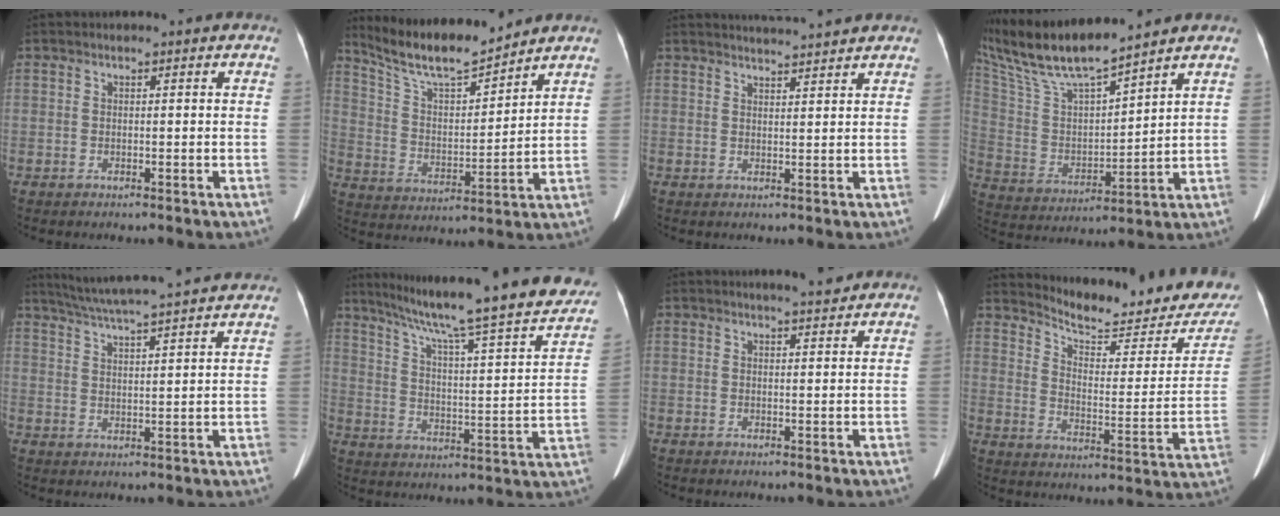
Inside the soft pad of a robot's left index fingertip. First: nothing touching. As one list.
[{"total": 11.9, "force": [11.0, 0.7, 4.4], "torque": [-0.090, 0.001, 0.207]}, {"total": 6.0, "force": [5.8, -0.5, 1.7], "torque": [-0.030, 0.020, 0.079]}, {"total": 16.1, "force": [14.1, 0.6, 7.6], "torque": [-0.163, 0.008, 0.281]}, {"total": 14.5, "force": [12.7, -0.4, 6.8], "torque": [-0.125, 0.030, 0.184]}, {"total": 30.1, "force": [25.3, 2.2, 16.1], "torque": [-0.254, -0.038, 0.332]}, {"total": 2.9, "force": [2.5, 0.1, 1.4], "torque": [-0.021, 0.002, 0.037]}, {"total": 20.5, "force": [18.8, 4.0, 6.9], "torque": [-0.092, -0.056, 0.239]}]